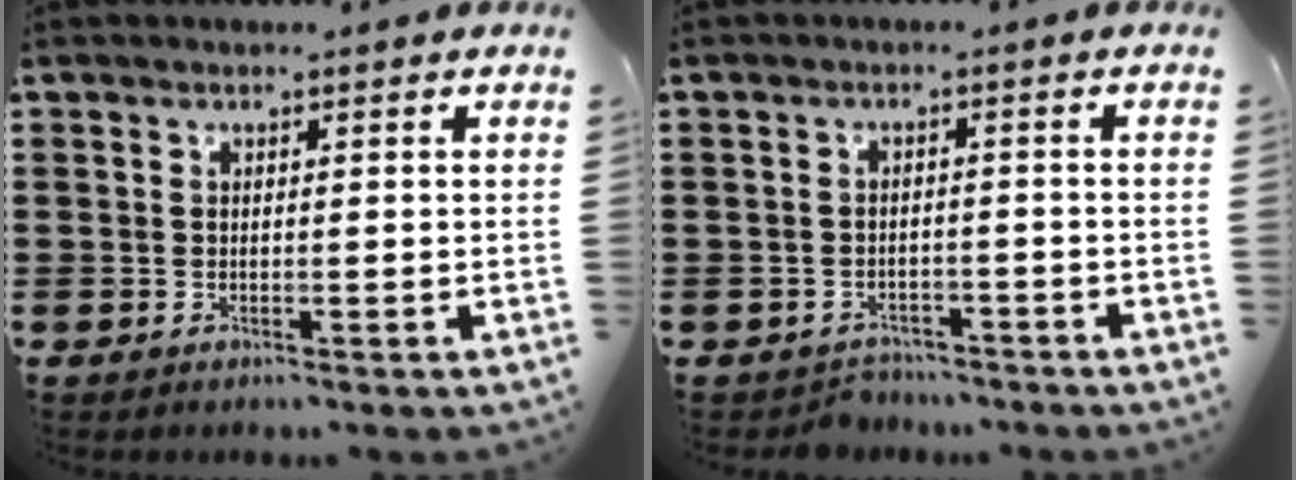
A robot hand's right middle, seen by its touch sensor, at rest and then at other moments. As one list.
[{"total": 2.1, "force": [-2.1, 0.6, -0.3], "torque": [-0.003, 0.001, -0.047]}]